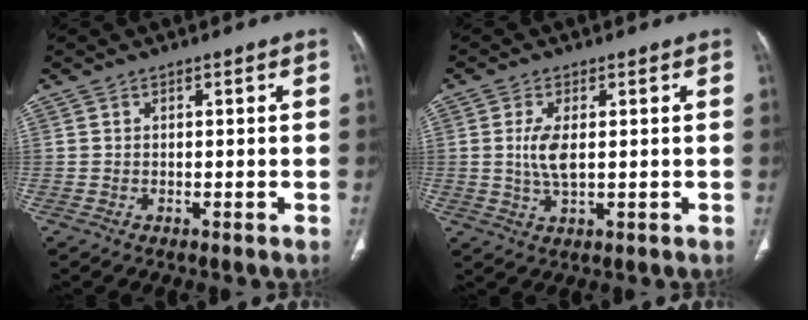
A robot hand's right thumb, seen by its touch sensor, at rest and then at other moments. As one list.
[{"total": 4.9, "force": [0.4, 1.9, 4.5], "torque": [-0.102, -0.008, 0.013]}]